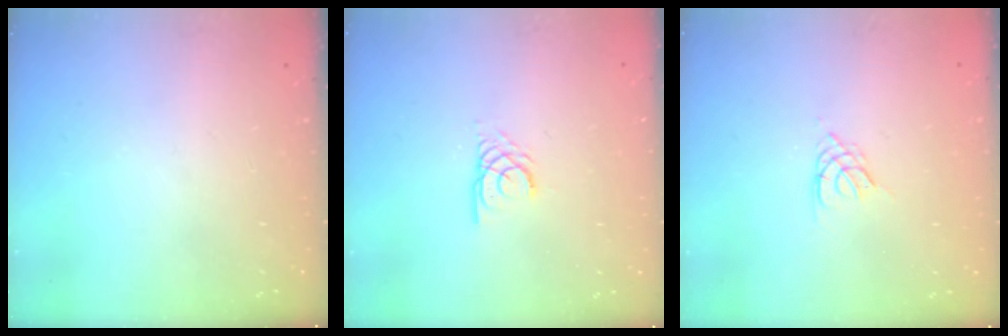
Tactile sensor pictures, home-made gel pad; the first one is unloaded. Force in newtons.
{"total": 2.3, "press": 2.3, "slide": 0.1}
{"total": 2.1, "press": 2.1, "slide": 0.4}